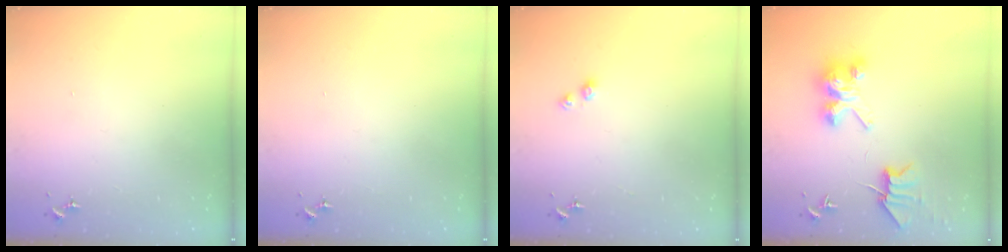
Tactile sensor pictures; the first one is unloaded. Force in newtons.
{"total": 0.0}
{"total": 4.1, "press": 4.1, "slide": 0.5}
{"total": 9.2, "press": 9.1, "slide": 1.1}